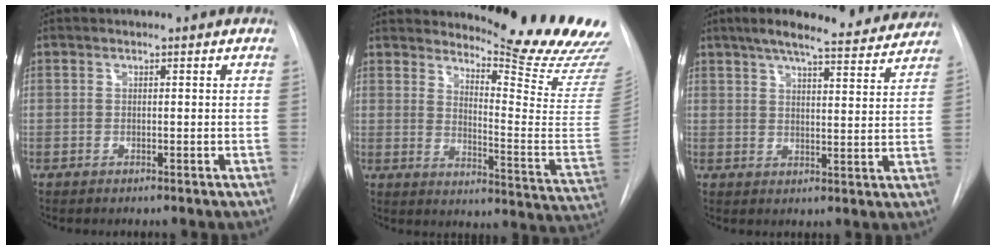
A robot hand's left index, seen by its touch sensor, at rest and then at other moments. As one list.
[{"total": 20.3, "force": [18.3, 0.6, 8.9], "torque": [-0.125, -0.130, 0.222]}, {"total": 17.2, "force": [15.2, 3.1, 7.4], "torque": [-0.107, 0.012, 0.192]}]